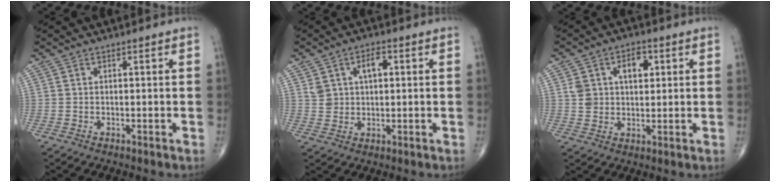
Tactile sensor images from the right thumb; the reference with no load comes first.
{"total": 6.0, "force": [1.9, 3.8, 4.2], "torque": [-0.057, 0.001, 0.034]}
{"total": 7.8, "force": [2.3, 5.3, 5.3], "torque": [-0.064, 0.003, 0.040]}